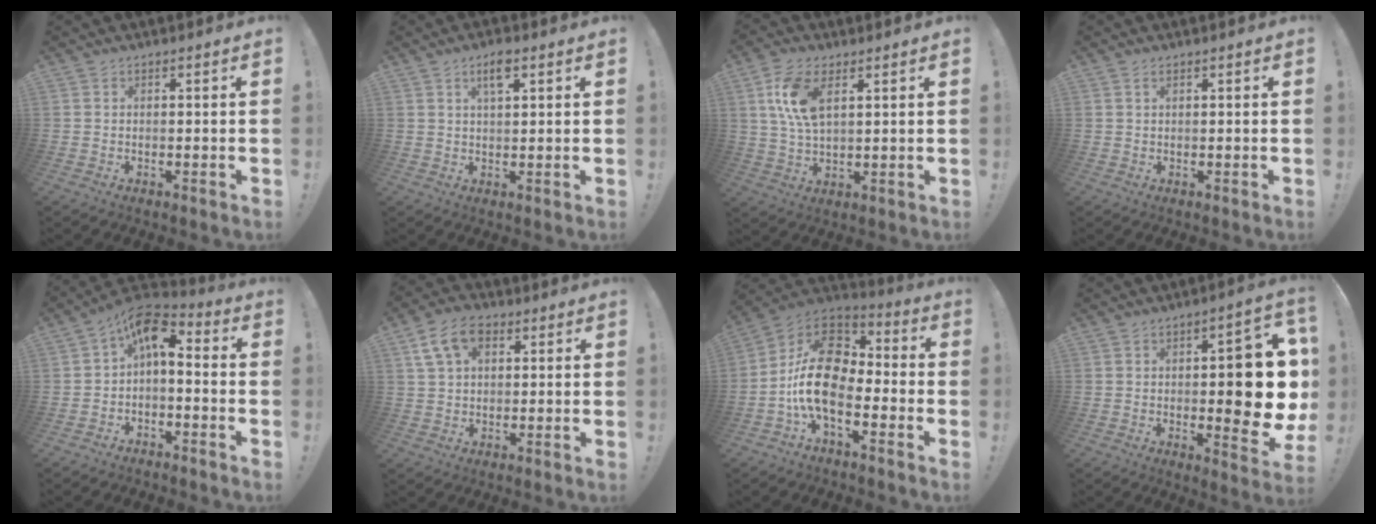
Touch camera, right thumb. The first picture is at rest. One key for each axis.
{"total": 4.8, "fx": 2.4, "fy": 1.5, "fz": 3.9, "tx": -0.066, "ty": 0.001, "tz": 0.037}
{"total": 10.4, "fx": 3.9, "fy": 5.2, "fz": 8.2, "tx": -0.169, "ty": -0.006, "tz": 0.069}
{"total": 1.0, "fx": 0.5, "fy": 0.4, "fz": 0.7, "tx": -0.015, "ty": 0.001, "tz": 0.009}
{"total": 7.8, "fx": 1.0, "fy": 4.4, "fz": 6.3, "tx": -0.098, "ty": -0.001, "tz": 0.024}
{"total": 10.5, "fx": 4.4, "fy": 6.7, "fz": 6.8, "tx": -0.112, "ty": 0.002, "tz": 0.085}
{"total": 18.0, "fx": -3.8, "fy": 10.7, "fz": 14.0, "tx": -0.256, "ty": 0.031, "tz": -0.056}
{"total": 15.2, "fx": -0.3, "fy": 4.6, "fz": 14.5, "tx": -0.182, "ty": -0.004, "tz": -0.006}